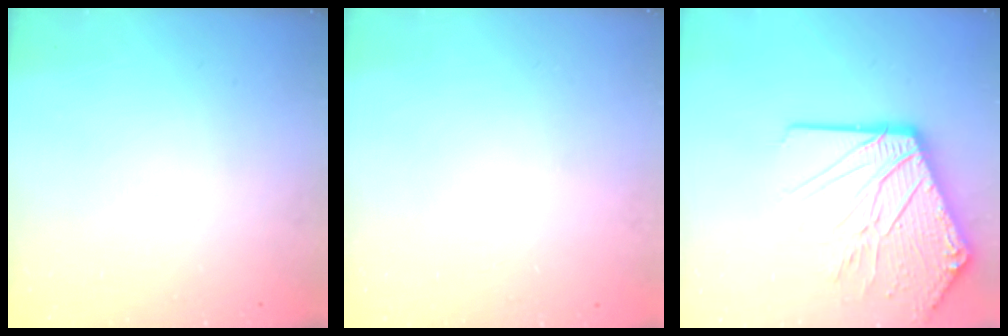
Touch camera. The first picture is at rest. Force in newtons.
{"total": 0.0}
{"total": 23.5, "press": 23.2, "slide": 3.9}